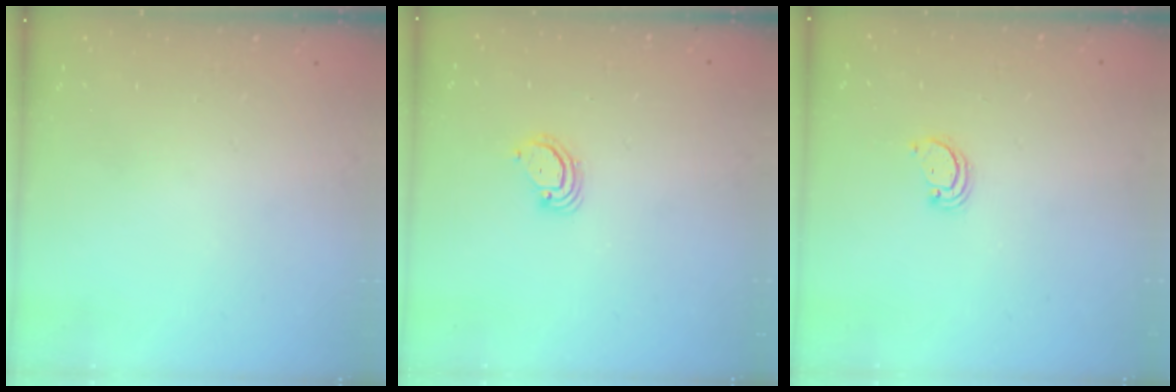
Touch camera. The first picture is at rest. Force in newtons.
{"total": 2.9, "press": 2.9, "slide": 0.3}
{"total": 2.1, "press": 2.1, "slide": 0.2}